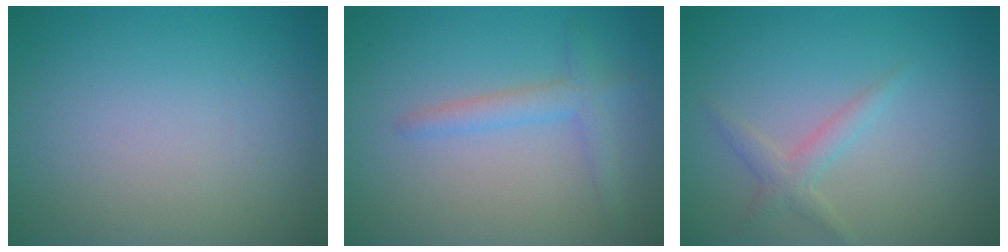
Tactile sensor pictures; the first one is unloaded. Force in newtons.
{"total": 2.1, "press": 2.1, "slide": 0.1}
{"total": 1.7, "press": 1.6, "slide": 0.1}